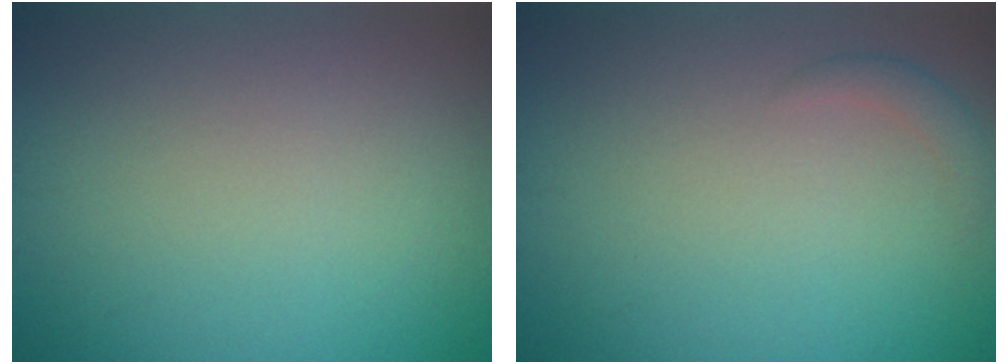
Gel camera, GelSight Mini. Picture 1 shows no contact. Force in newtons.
{"total": 1.1, "press": 1.1, "slide": 0.1}